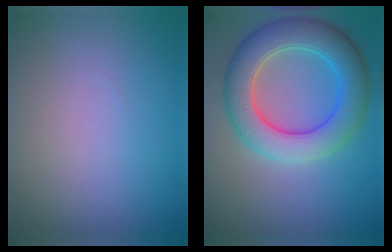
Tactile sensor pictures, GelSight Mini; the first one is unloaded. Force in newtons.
{"total": 7.4, "press": 7.4, "slide": 0.3}